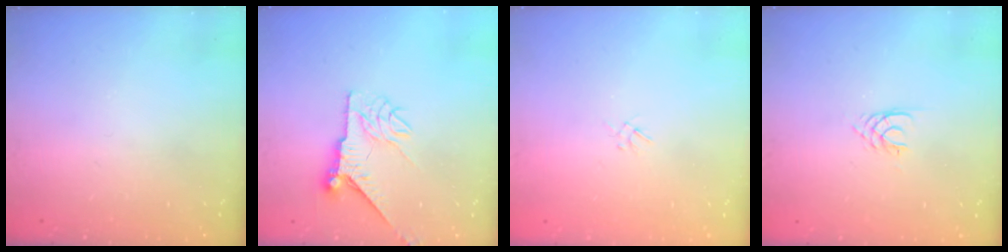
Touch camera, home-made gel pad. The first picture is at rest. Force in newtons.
{"total": 8.1, "press": 8.1, "slide": 0.5}
{"total": 1.0, "press": 0.9, "slide": 0.4}
{"total": 1.7, "press": 1.7, "slide": 0.2}